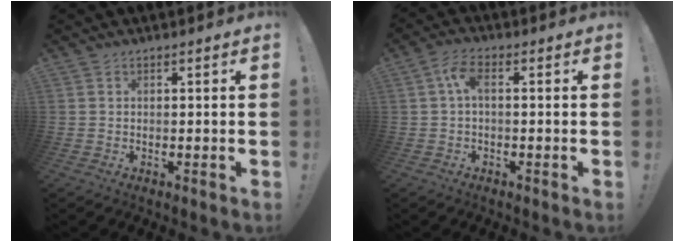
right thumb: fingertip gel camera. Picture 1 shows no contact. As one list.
[{"total": 5.2, "force": [0.2, 2.0, 4.8], "torque": [-0.102, 0.008, 0.005]}]